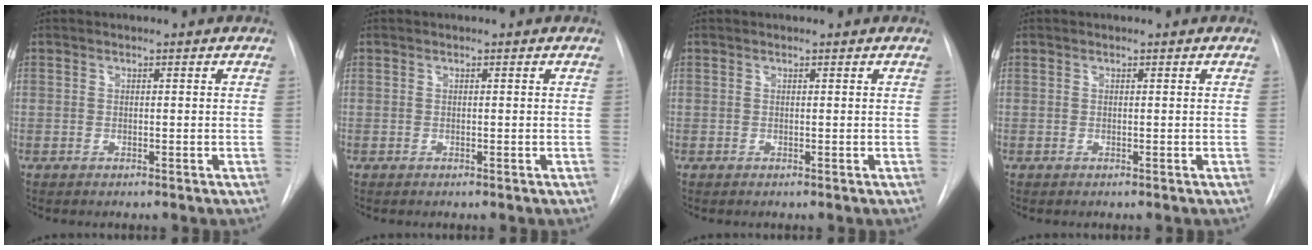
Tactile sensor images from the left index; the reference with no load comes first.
{"total": 0.0}
{"total": 0.0}
{"total": 0.0}